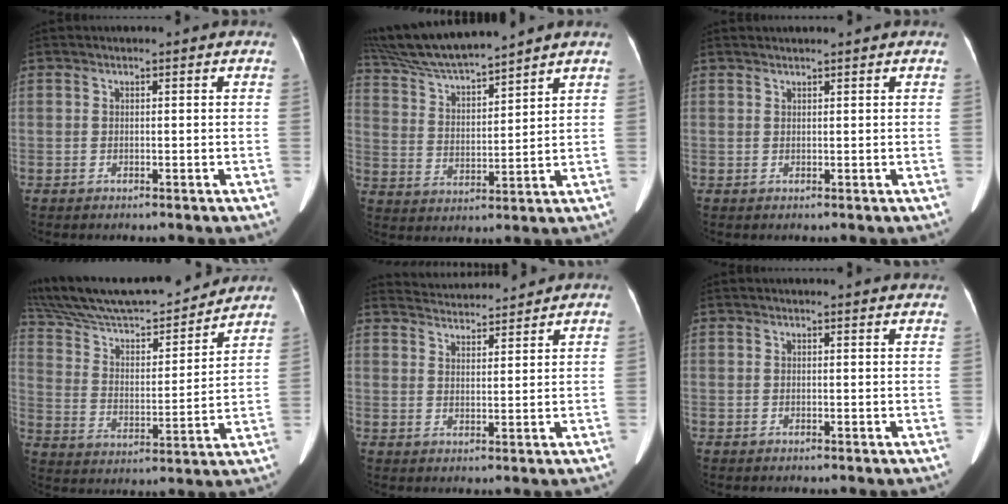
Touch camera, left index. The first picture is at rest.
{"total": 12.6, "force": [11.6, 0.1, 4.9], "torque": [-0.099, 0.016, 0.222]}
{"total": 1.8, "force": [1.7, 0.0, 0.6], "torque": [-0.007, 0.019, 0.033]}
{"total": 24.4, "force": [21.9, 4.4, 9.9], "torque": [-0.185, 0.016, 0.340]}
{"total": 7.9, "force": [7.8, 0.6, 0.9], "torque": [-0.025, 0.021, 0.121]}
{"total": 5.6, "force": [5.3, 0.4, 1.6], "torque": [-0.016, 0.020, 0.050]}